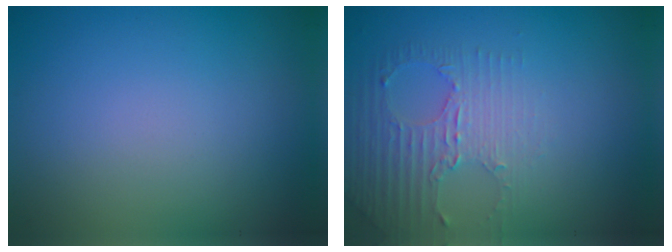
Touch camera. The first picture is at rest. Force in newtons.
{"total": 2.8, "press": 2.4, "slide": 1.4}